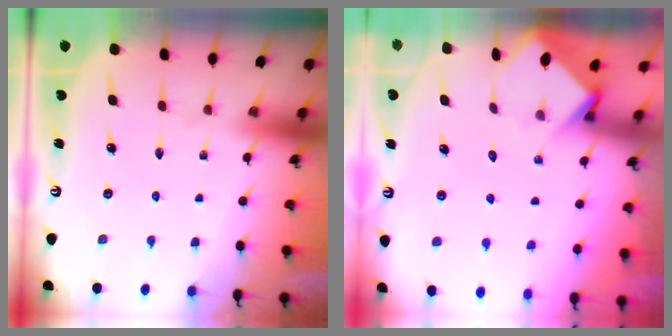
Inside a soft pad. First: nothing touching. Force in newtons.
{"total": 3.8, "press": 3.8, "slide": 0.2}